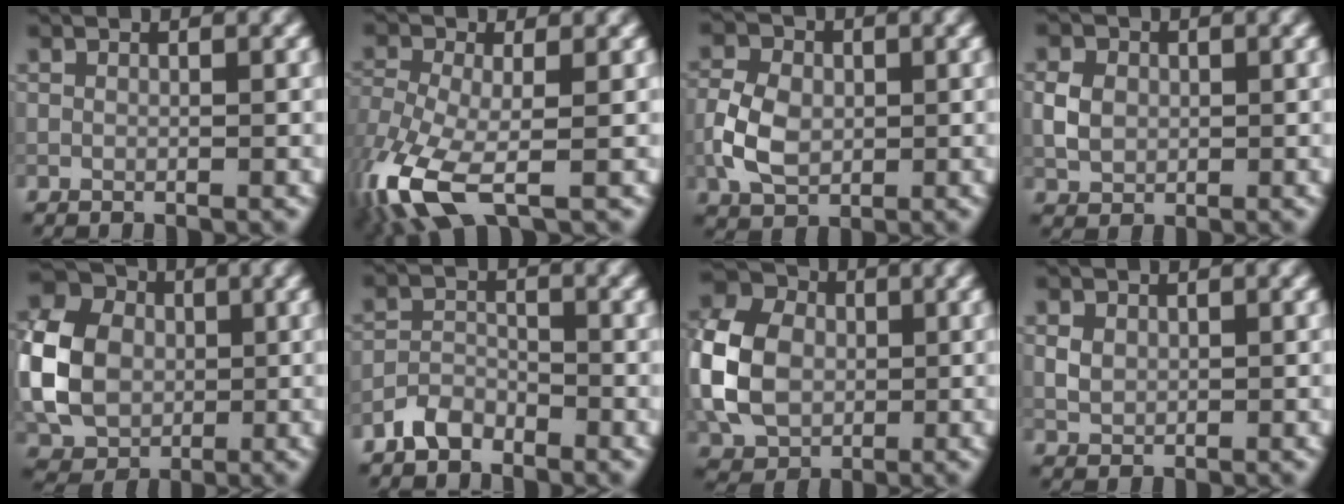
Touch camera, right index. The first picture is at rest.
{"total": 7.3, "force": [-3.4, 3.3, 5.5], "torque": [-0.137, -0.012, -0.079]}
{"total": 5.1, "force": [-0.7, 3.7, 3.4], "torque": [-0.074, 0.004, -0.018]}
{"total": 2.8, "force": [0.1, 2.3, 1.5], "torque": [-0.032, 0.001, -0.001]}
{"total": 9.4, "force": [-0.4, 7.6, 5.5], "torque": [-0.135, 0.012, -0.018]}
{"total": 2.5, "force": [-2.1, 1.2, 0.8], "torque": [-0.011, 0.010, -0.046]}
{"total": 10.2, "force": [-0.6, 7.9, 6.5], "torque": [-0.169, 0.012, -0.027]}
{"total": 1.6, "force": [0.3, 1.3, 0.8], "torque": [-0.017, -0.001, 0.007]}